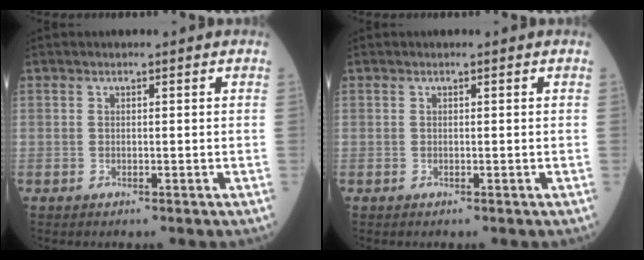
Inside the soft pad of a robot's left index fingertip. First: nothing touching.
{"total": 0.0}